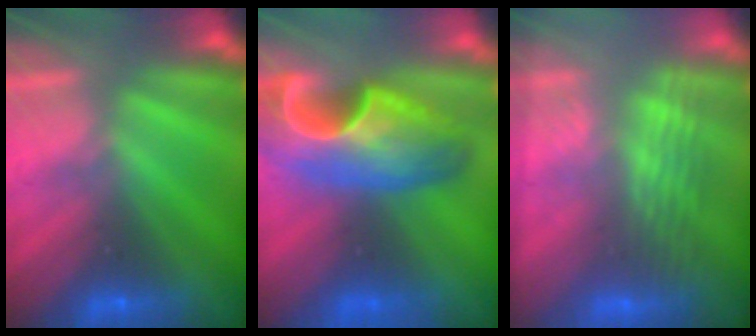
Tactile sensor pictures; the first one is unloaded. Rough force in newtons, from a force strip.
{"total": 7.6}
{"total": 2.8}